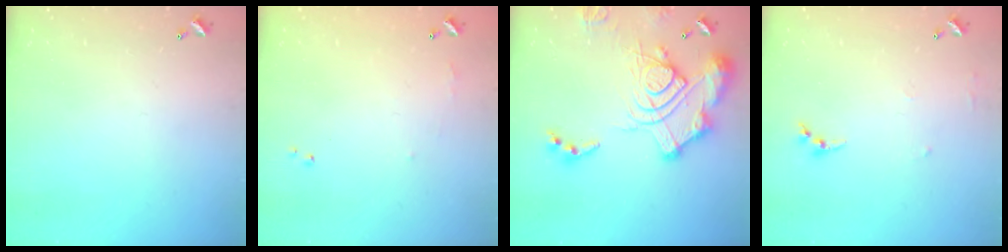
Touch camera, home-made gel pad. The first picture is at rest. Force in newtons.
{"total": 5.2, "press": 5.1, "slide": 0.6}
{"total": 20.2, "press": 20.0, "slide": 2.4}
{"total": 6.5, "press": 6.5, "slide": 0.8}